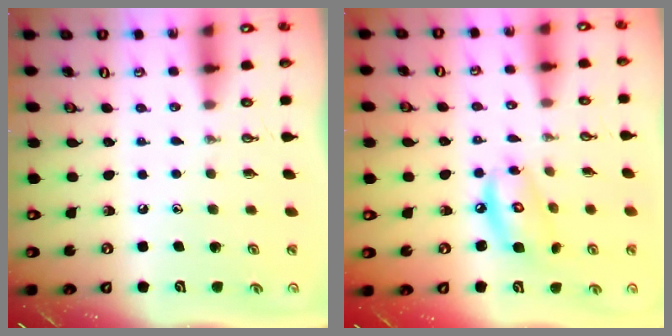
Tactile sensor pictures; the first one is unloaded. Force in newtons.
{"total": 9.4, "press": 9.4, "slide": 0.8}